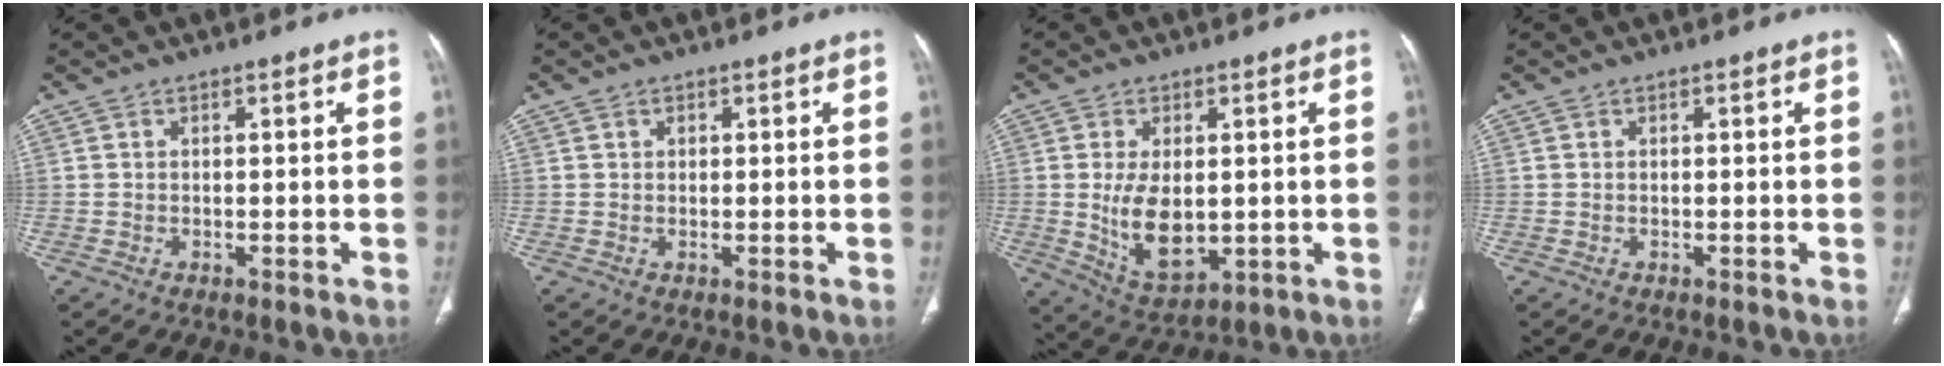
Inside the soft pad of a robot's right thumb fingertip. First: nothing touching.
{"total": 0.8, "force": [0.4, 0.7, 0.3], "torque": [0.000, -0.001, 0.007]}
{"total": 10.1, "force": [0.0, 5.8, 8.3], "torque": [-0.136, -0.017, 0.019]}
{"total": 0.0}